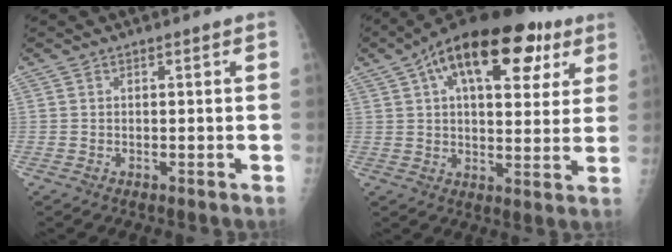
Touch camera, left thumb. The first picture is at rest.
{"total": 22.8, "force": [10.4, 11.0, 17.0], "torque": [-0.239, 0.014, 0.154]}